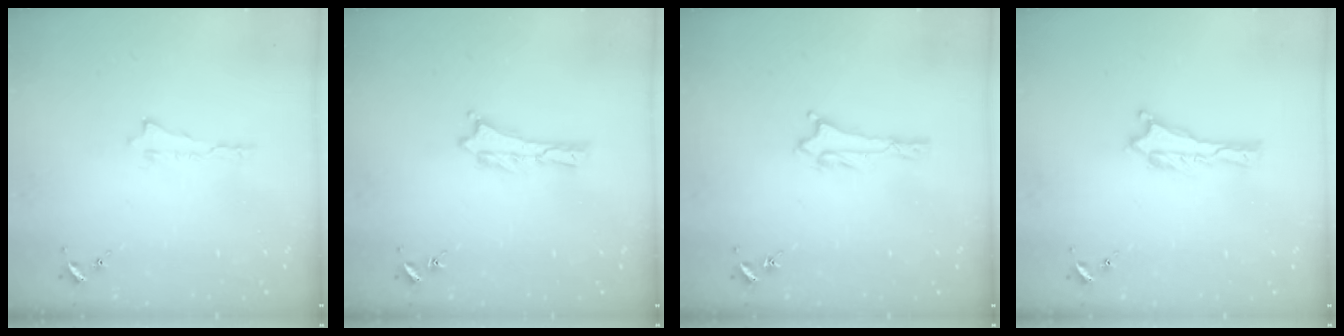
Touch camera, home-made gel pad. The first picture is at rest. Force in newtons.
{"total": 0.0}
{"total": 1.0, "press": 1.0, "slide": 0.1}
{"total": 0.0}